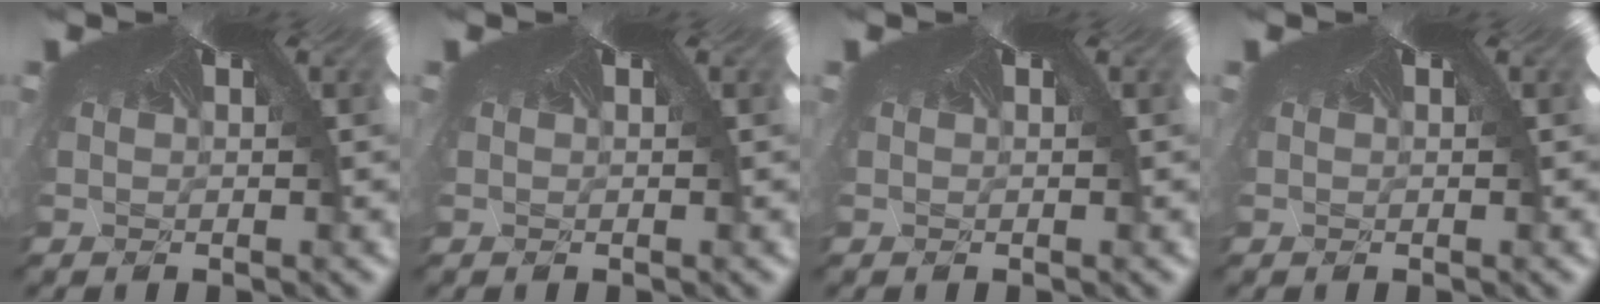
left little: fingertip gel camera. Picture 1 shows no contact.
{"total": 0.0}
{"total": 0.0}
{"total": 0.0}